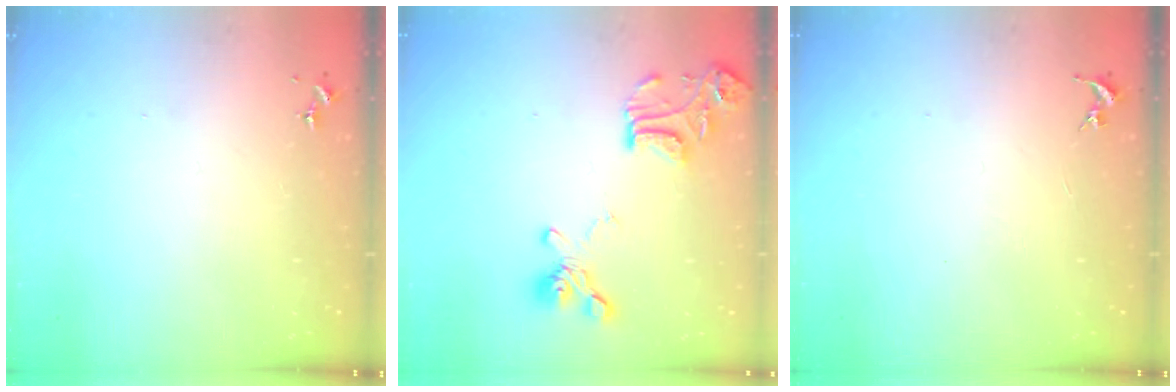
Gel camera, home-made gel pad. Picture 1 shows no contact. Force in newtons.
{"total": 15.9, "press": 15.8, "slide": 1.7}
{"total": 0.0}